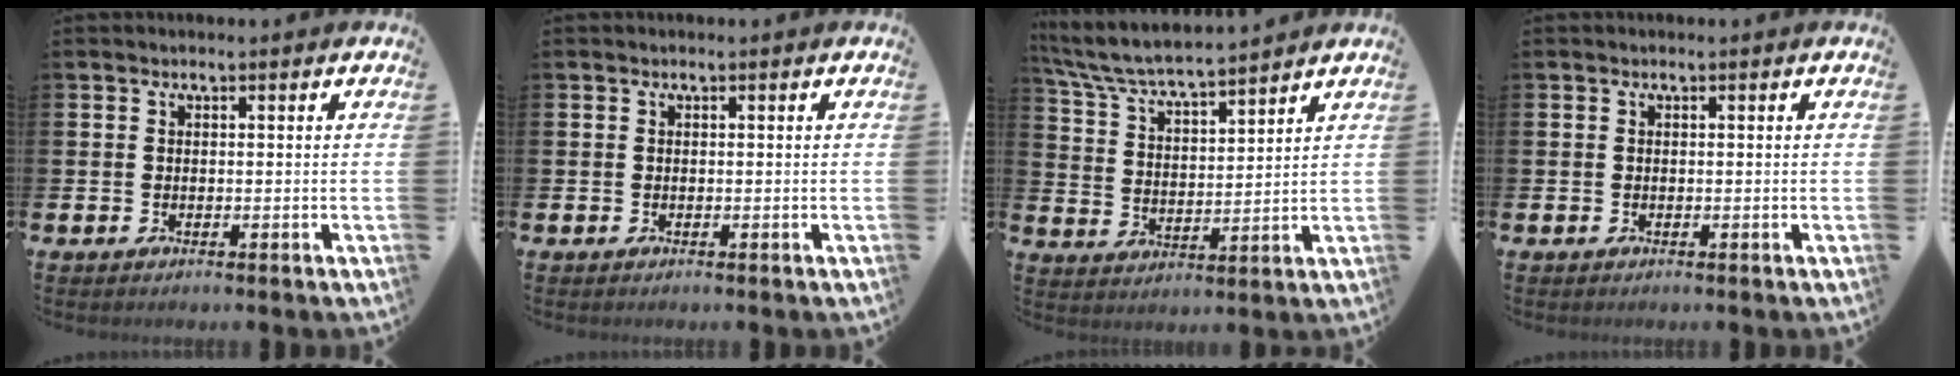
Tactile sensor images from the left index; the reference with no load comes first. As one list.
[{"total": 0.0}, {"total": 6.7, "force": [6.4, 0.5, 1.8], "torque": [-0.065, -0.041, 0.111]}, {"total": 0.0}]